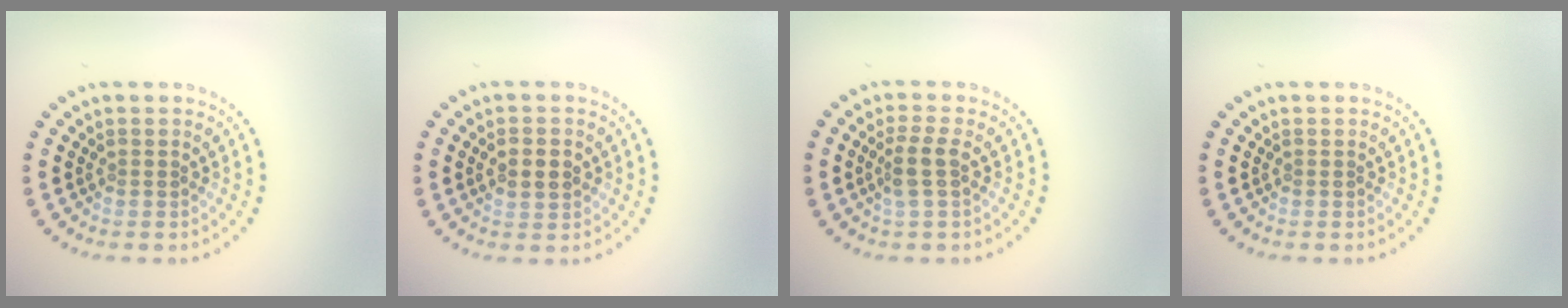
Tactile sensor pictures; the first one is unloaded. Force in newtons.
{"total": 3.0, "press": 3.0, "slide": 0.2}
{"total": 2.1, "press": 1.7, "slide": 1.2}
{"total": 0.0}